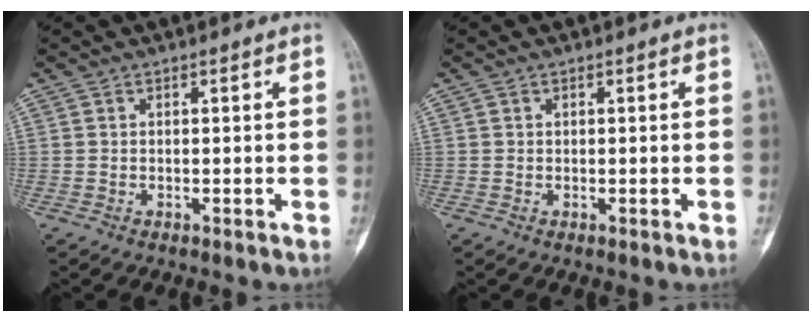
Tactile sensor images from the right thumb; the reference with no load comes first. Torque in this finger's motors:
{"motor_torque": [0.00, 0.00, 0.09, -0.10, 0.00]}